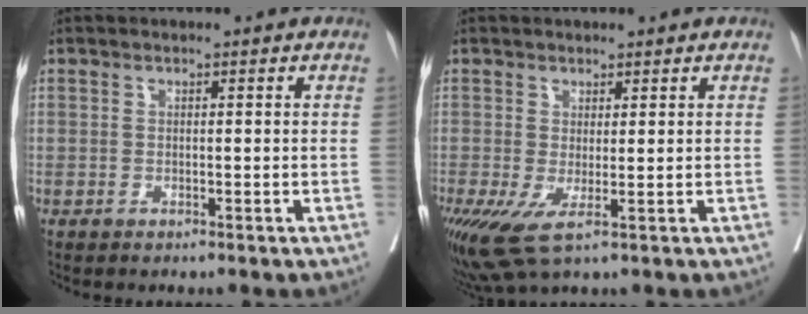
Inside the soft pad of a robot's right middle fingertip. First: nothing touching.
{"total": 6.4, "force": [-1.4, 2.0, 5.9], "torque": [-0.119, -0.009, -0.014]}